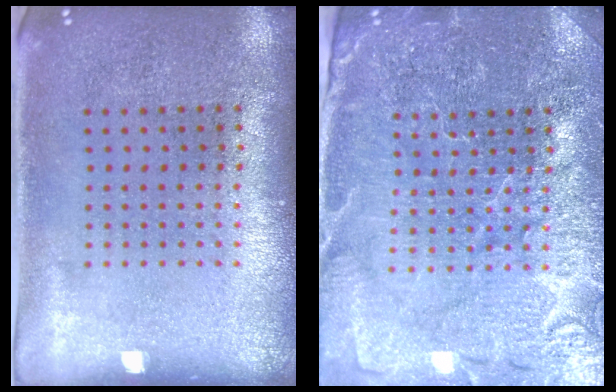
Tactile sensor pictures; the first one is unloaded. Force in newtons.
{"total": 4.1, "press": 3.9, "slide": 1.3}